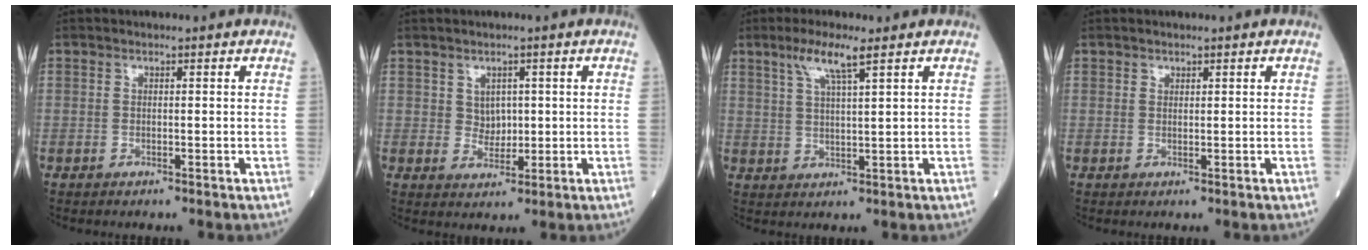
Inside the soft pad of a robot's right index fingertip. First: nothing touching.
{"total": 3.1, "force": [0.7, 2.5, 1.8], "torque": [-0.021, 0.000, 0.015]}
{"total": 5.5, "force": [3.4, 0.1, 4.4], "torque": [-0.090, 0.002, 0.066]}
{"total": 0.6, "force": [0.4, 0.3, 0.1], "torque": [0.002, -0.004, 0.004]}